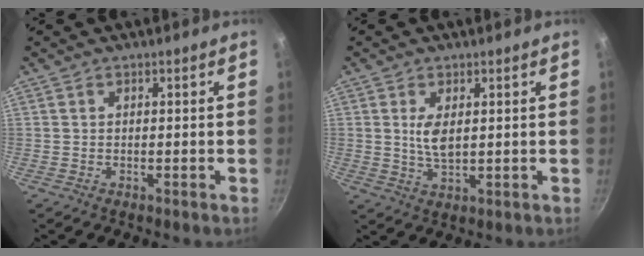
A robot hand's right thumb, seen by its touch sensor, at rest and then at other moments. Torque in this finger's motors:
{"motor_torque": [0.01, -0.11, 0.74, 0.20, 0.16]}